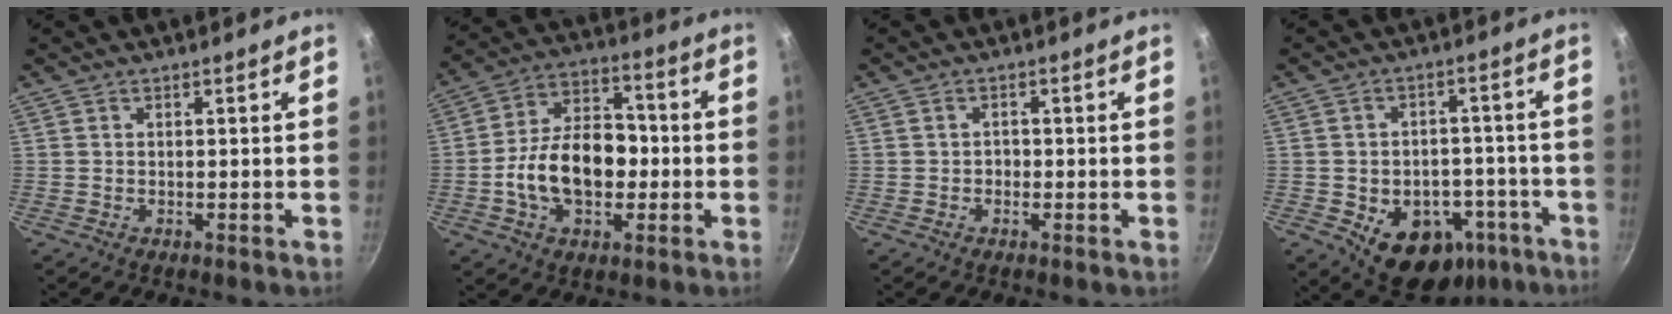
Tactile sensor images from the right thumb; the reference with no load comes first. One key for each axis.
{"total": 15.9, "fx": -2.5, "fy": 10.4, "fz": 11.8, "tx": -0.163, "ty": 0.038, "tz": -0.053}
{"total": 1.2, "fx": -0.4, "fy": 1.0, "fz": 0.5, "tx": -0.005, "ty": 0.004, "tz": -0.007}
{"total": 16.5, "fx": -7.3, "fy": 11.6, "fz": 9.2, "tx": -0.087, "ty": 0.038, "tz": -0.083}